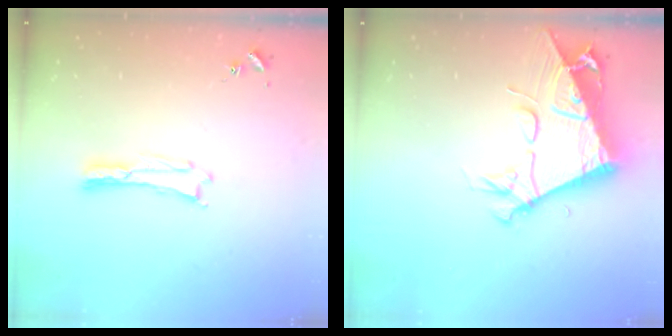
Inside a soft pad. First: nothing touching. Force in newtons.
{"total": 9.4, "press": 9.4, "slide": 0.9}